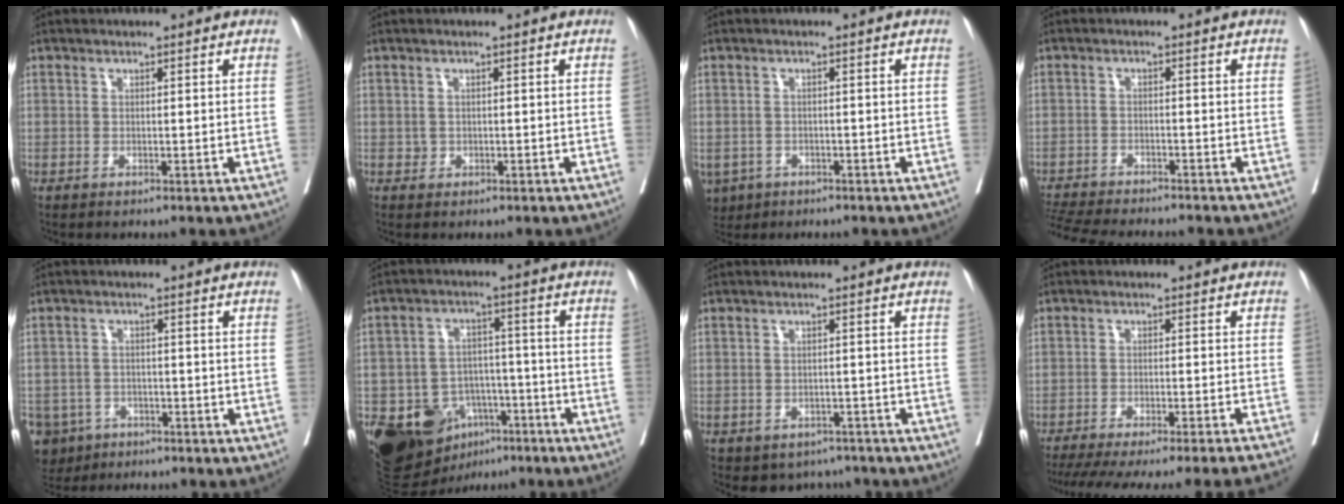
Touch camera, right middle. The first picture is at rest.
{"total": 0.9, "force": [-0.1, 0.8, 0.2], "torque": [-0.002, 0.002, 0.002]}
{"total": 5.9, "force": [-3.2, 4.6, 1.7], "torque": [-0.040, 0.000, -0.048]}
{"total": 12.6, "force": [-11.5, 1.6, 5.0], "torque": [-0.091, -0.016, -0.171]}
{"total": 9.8, "force": [-5.9, 7.5, 2.4], "torque": [-0.069, -0.004, -0.088]}
{"total": 13.7, "force": [-7.3, 9.7, 6.3], "torque": [-0.101, 0.024, -0.108]}
{"total": 4.8, "force": [-3.9, 2.8, 0.3], "torque": [0.013, 0.012, -0.049]}
{"total": 22.5, "force": [-20.3, -0.9, 9.6], "torque": [-0.113, -0.051, -0.270]}